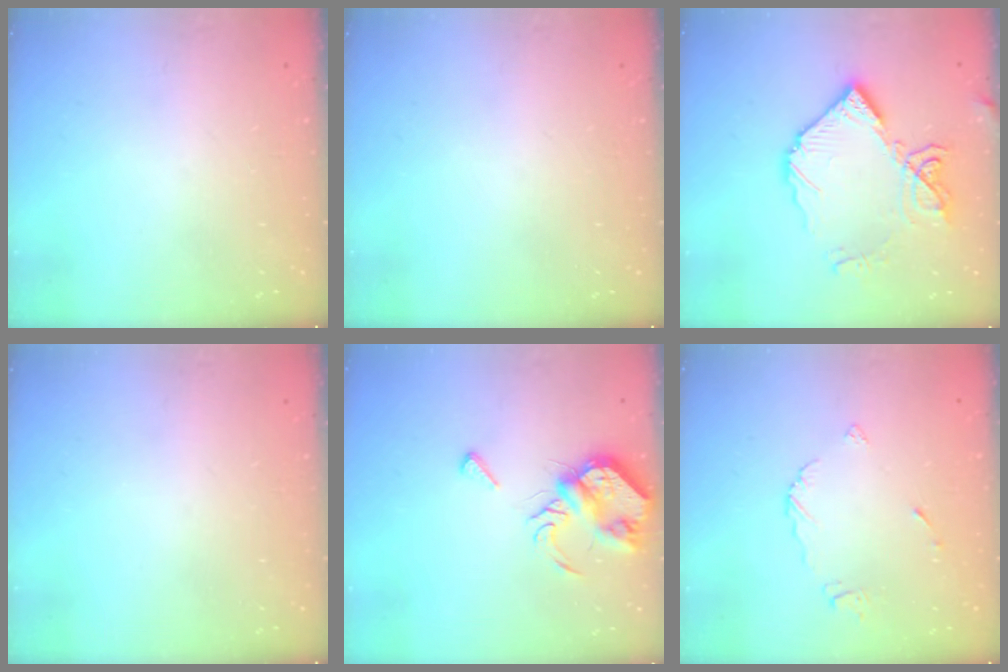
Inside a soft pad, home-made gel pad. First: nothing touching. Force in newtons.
{"total": 0.0}
{"total": 13.7, "press": 13.7, "slide": 0.5}
{"total": 0.0}
{"total": 8.1, "press": 8.1, "slide": 0.5}
{"total": 5.3, "press": 5.3, "slide": 0.2}